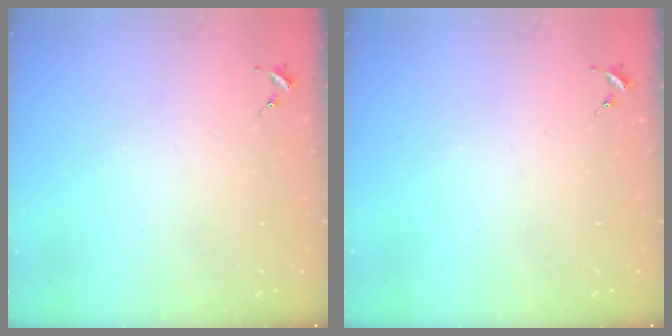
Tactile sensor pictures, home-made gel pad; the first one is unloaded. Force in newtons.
{"total": 0.0}